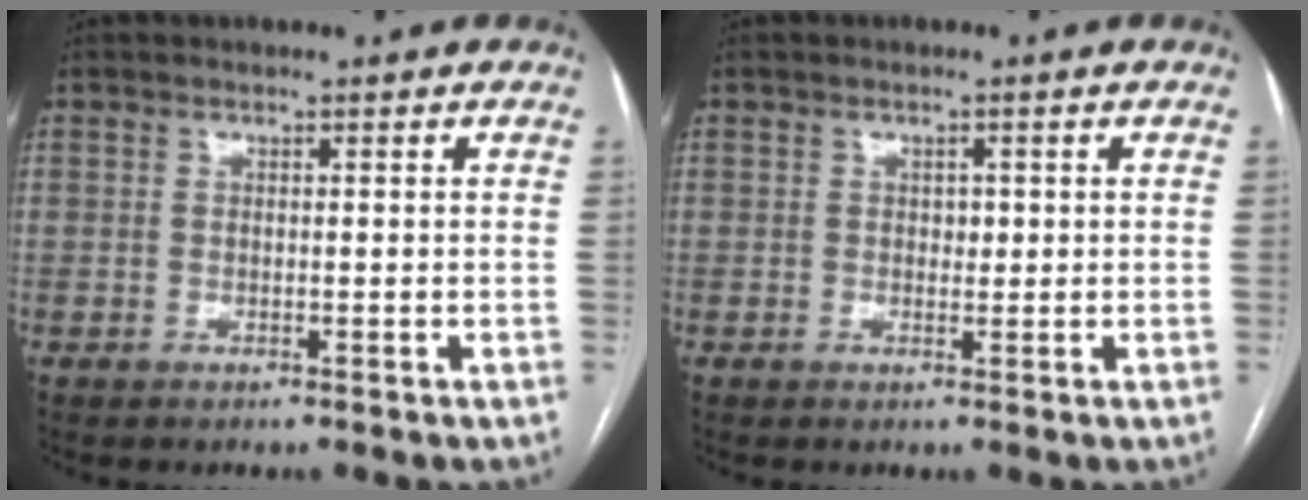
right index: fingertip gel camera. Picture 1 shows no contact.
{"total": 1.3, "force": [0.2, 0.9, 0.9], "torque": [-0.010, 0.002, 0.004]}